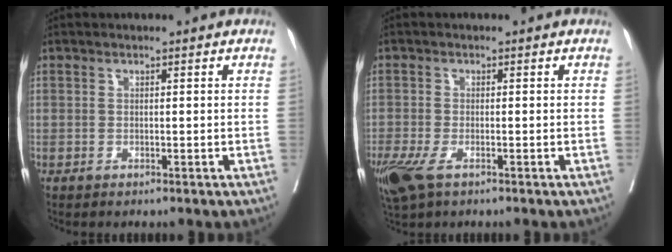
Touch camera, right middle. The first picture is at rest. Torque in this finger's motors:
{"motor_torque": [0.70, -0.57, 0.24, 0.03]}